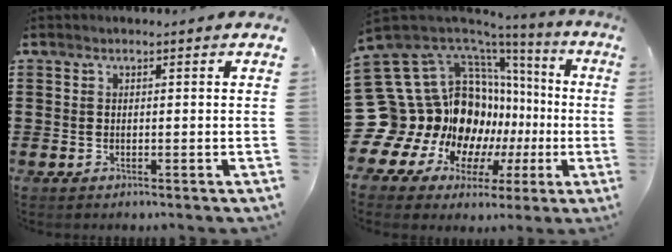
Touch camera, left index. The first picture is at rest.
{"total": 19.7, "force": [-0.8, 16.9, 10.0], "torque": [-0.275, -0.052, 0.042]}